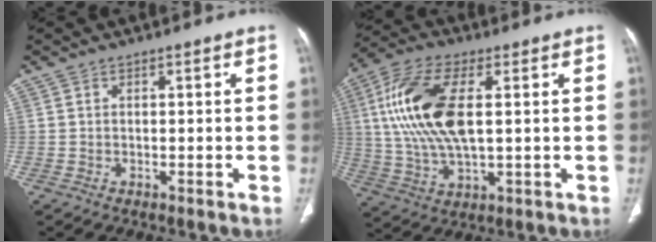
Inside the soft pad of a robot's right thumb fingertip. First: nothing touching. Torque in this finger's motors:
{"motor_torque": [-0.67, 2.11, 2.03, 0.18, 0.67]}